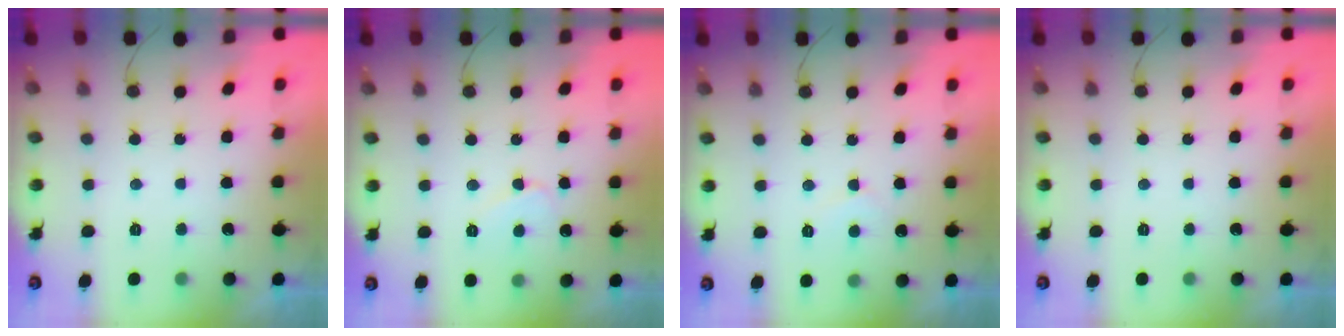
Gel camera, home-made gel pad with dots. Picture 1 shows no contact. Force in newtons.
{"total": 5.3, "press": 5.2, "slide": 0.6}
{"total": 4.1, "press": 4.1, "slide": 0.3}
{"total": 0.0}